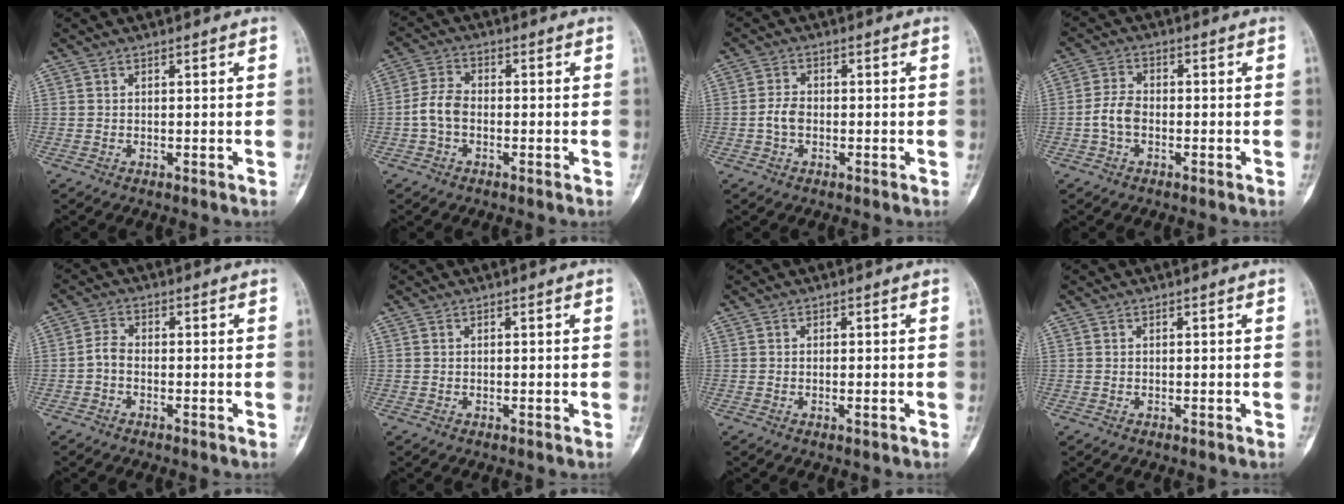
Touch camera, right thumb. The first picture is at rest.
{"total": 5.1, "force": [-1.2, 3.3, 3.6], "torque": [-0.074, 0.017, -0.031]}
{"total": 3.2, "force": [-0.7, 2.2, 2.3], "torque": [-0.043, 0.010, -0.019]}
{"total": 4.6, "force": [-1.3, 2.9, 3.3], "torque": [-0.067, 0.015, -0.030]}
{"total": 2.6, "force": [-1.0, 1.6, 1.8], "torque": [-0.036, 0.012, -0.028]}
{"total": 0.0}
{"total": 1.2, "force": [-0.4, 0.3, 1.1], "torque": [-0.017, 0.004, -0.004]}
{"total": 0.0}